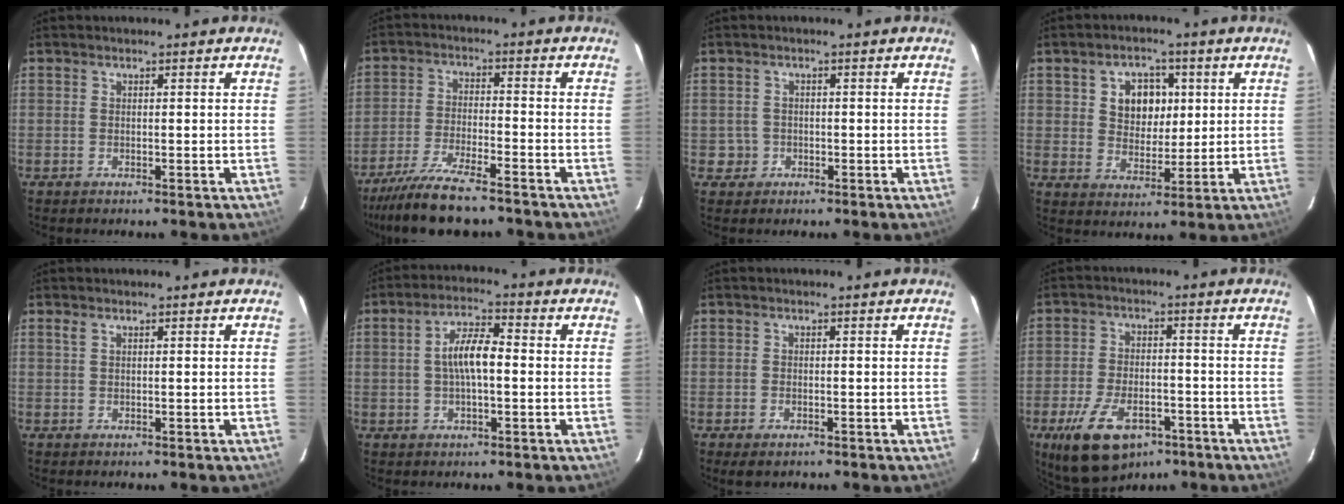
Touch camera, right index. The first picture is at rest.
{"total": 12.6, "force": [-10.6, 2.2, 6.5], "torque": [-0.151, -0.026, -0.187]}
{"total": 2.6, "force": [-0.7, 2.5, -0.1], "torque": [0.004, 0.015, -0.007]}
{"total": 7.8, "force": [2.2, 6.1, 4.4], "torque": [-0.080, 0.018, 0.043]}
{"total": 0.7, "force": [0.5, 0.3, 0.5], "torque": [-0.011, 0.003, 0.009]}
{"total": 7.0, "force": [-0.1, 2.5, 6.5], "torque": [-0.123, 0.014, 0.001]}
{"total": 2.4, "force": [-1.5, 1.3, 1.3], "torque": [-0.027, -0.007, -0.025]}
{"total": 14.3, "force": [-8.4, 7.3, 9.0], "torque": [-0.190, -0.018, -0.136]}